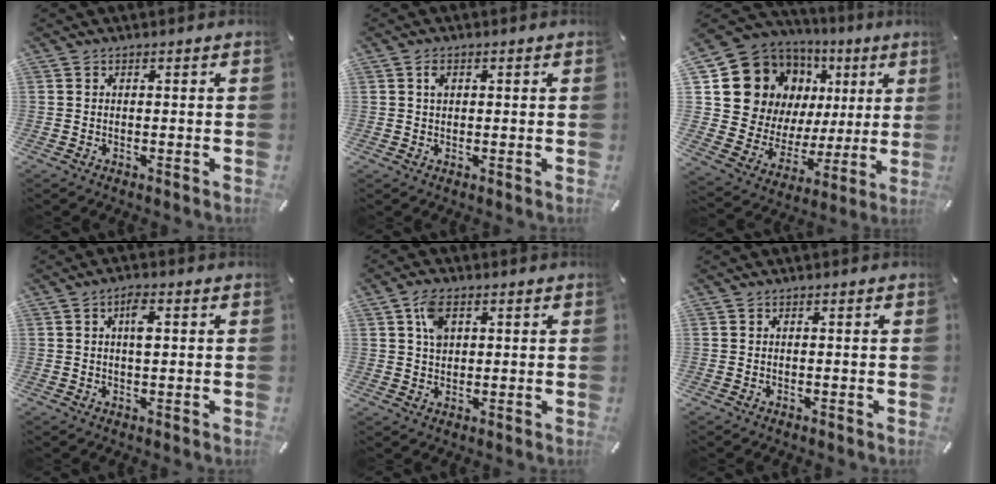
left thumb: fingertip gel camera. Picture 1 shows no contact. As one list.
[{"total": 1.8, "force": [0.5, 1.2, 1.2], "torque": [-0.019, 0.002, 0.006]}, {"total": 14.7, "force": [7.1, 11.8, 5.0], "torque": [-0.094, -0.057, 0.145]}, {"total": 4.1, "force": [1.1, 1.6, 3.6], "torque": [-0.061, 0.003, 0.013]}, {"total": 5.6, "force": [2.0, 3.8, 3.6], "torque": [-0.062, 0.003, 0.033]}, {"total": 0.0}]